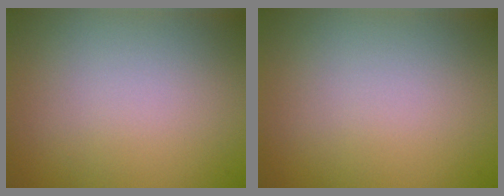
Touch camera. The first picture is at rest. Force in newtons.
{"total": 0.0}